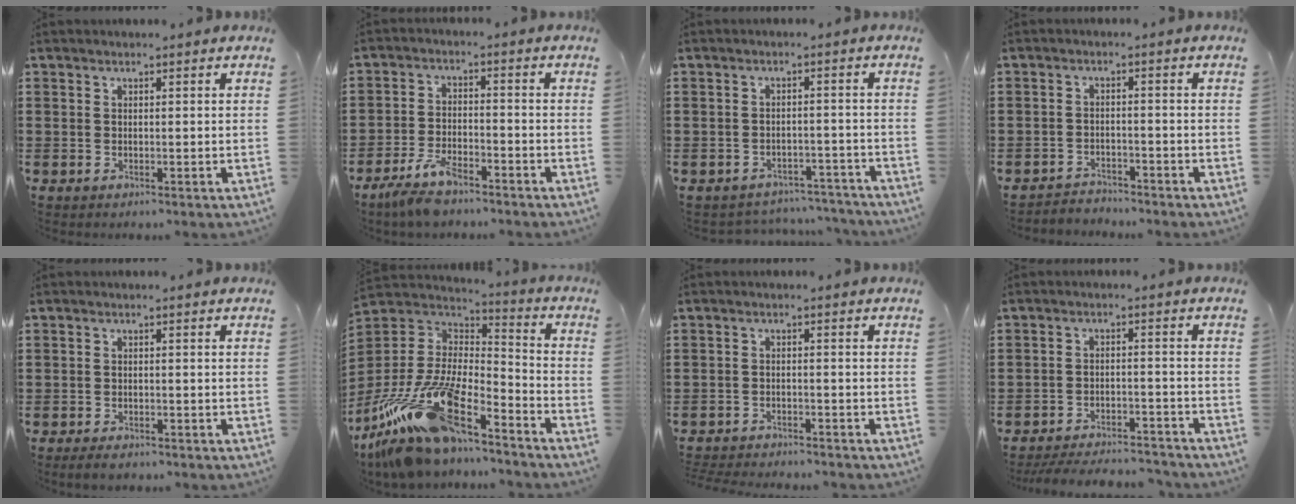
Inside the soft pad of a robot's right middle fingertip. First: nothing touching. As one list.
[{"total": 5.9, "force": [-4.7, 1.7, 3.0], "torque": [-0.075, -0.002, -0.095]}, {"total": 3.1, "force": [-3.0, 0.4, 0.0], "torque": [-0.006, 0.000, -0.065]}, {"total": 2.6, "force": [-2.6, 0.3, -0.2], "torque": [-0.005, -0.001, -0.058]}, {"total": 1.7, "force": [-1.4, 0.4, 0.8], "torque": [-0.022, -0.002, -0.030]}, {"total": 17.9, "force": [-12.6, 5.6, 11.4], "torque": [-0.250, 0.016, -0.230]}, {"total": 2.4, "force": [-2.4, 0.1, 0.1], "torque": [-0.005, -0.001, -0.051]}, {"total": 4.7, "force": [-4.6, 0.4, 1.1], "torque": [-0.024, 0.000, -0.093]}]